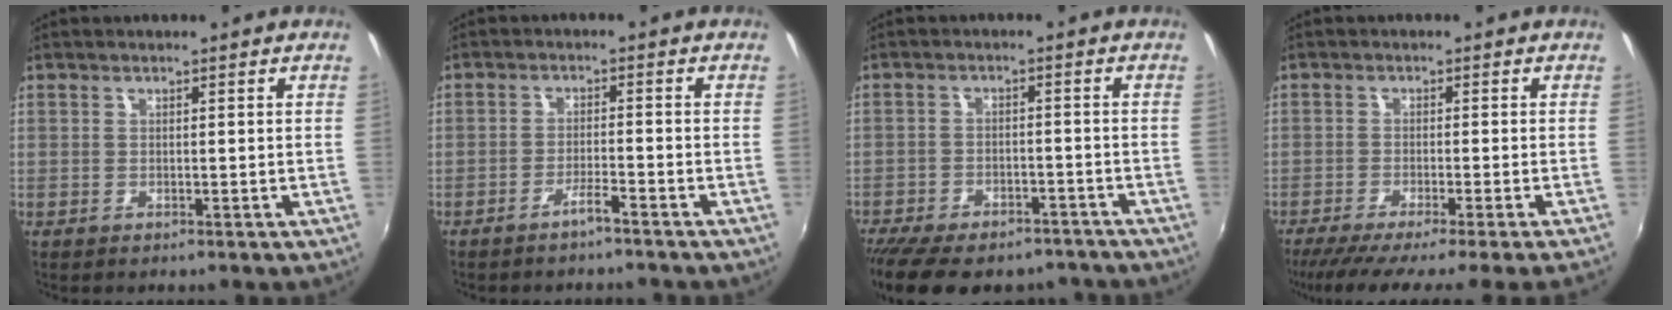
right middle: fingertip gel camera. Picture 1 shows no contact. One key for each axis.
{"total": 2.7, "fx": -2.4, "fy": 0.0, "fz": 1.3, "tx": -0.039, "ty": 0.002, "tz": -0.041}
{"total": 17.7, "fx": -14.2, "fy": 7.1, "fz": 7.7, "tx": -0.172, "ty": -0.018, "tz": -0.197}
{"total": 8.3, "fx": -7.0, "fy": -2.0, "fz": 3.9, "tx": -0.087, "ty": -0.038, "tz": -0.116}